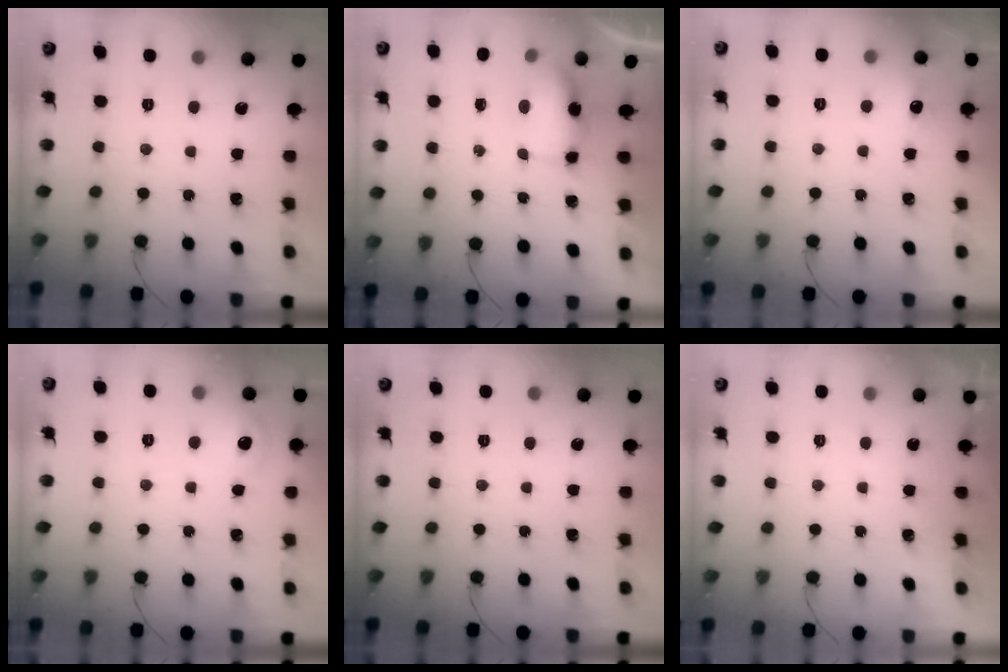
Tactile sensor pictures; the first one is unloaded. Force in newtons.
{"total": 5.9, "press": 5.9, "slide": 0.6}
{"total": 4.3, "press": 4.0, "slide": 1.5}
{"total": 7.2, "press": 7.0, "slide": 1.7}
{"total": 0.0}
{"total": 1.8, "press": 0.1, "slide": 1.8}